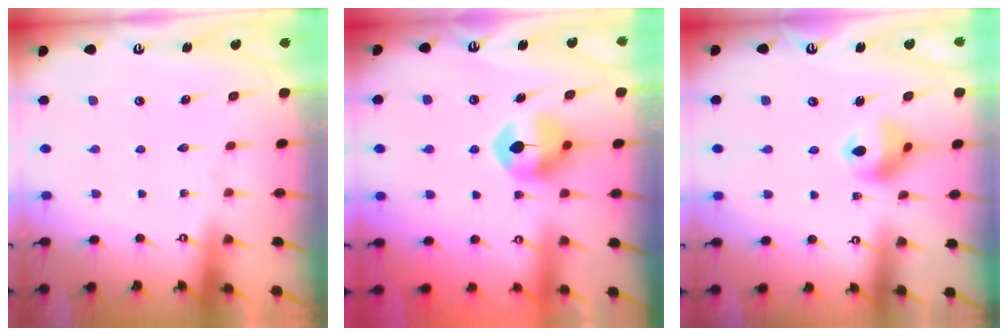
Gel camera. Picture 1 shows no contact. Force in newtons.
{"total": 9.7, "press": 9.7, "slide": 0.5}
{"total": 10.3, "press": 10.2, "slide": 1.8}